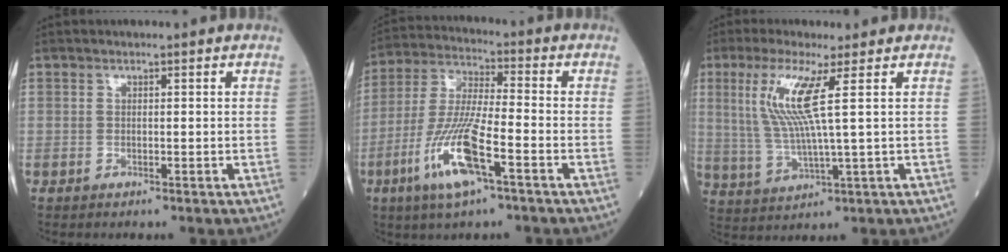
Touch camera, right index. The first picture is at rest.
{"total": 12.5, "force": [-5.4, 1.6, 11.2], "torque": [-0.234, -0.015, -0.104]}
{"total": 8.8, "force": [2.8, -0.6, 8.3], "torque": [-0.182, -0.003, 0.057]}